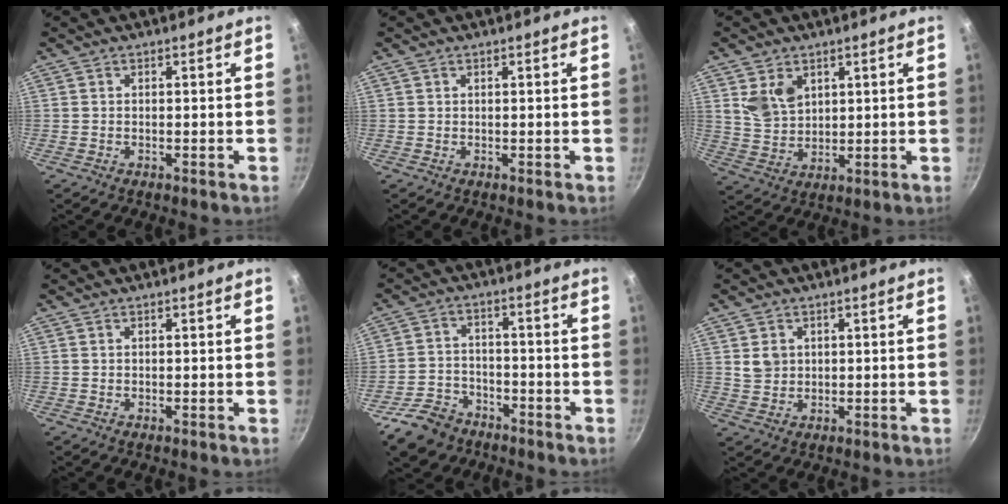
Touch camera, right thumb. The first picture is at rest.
{"total": 0.0}
{"total": 6.9, "force": [2.9, 4.8, 4.0], "torque": [-0.058, -0.020, 0.064]}
{"total": 0.0}
{"total": 6.9, "force": [-4.5, 4.7, 2.1], "torque": [-0.034, 0.040, -0.078]}
{"total": 3.5, "force": [1.0, 2.9, 1.6], "torque": [-0.019, 0.000, 0.024]}